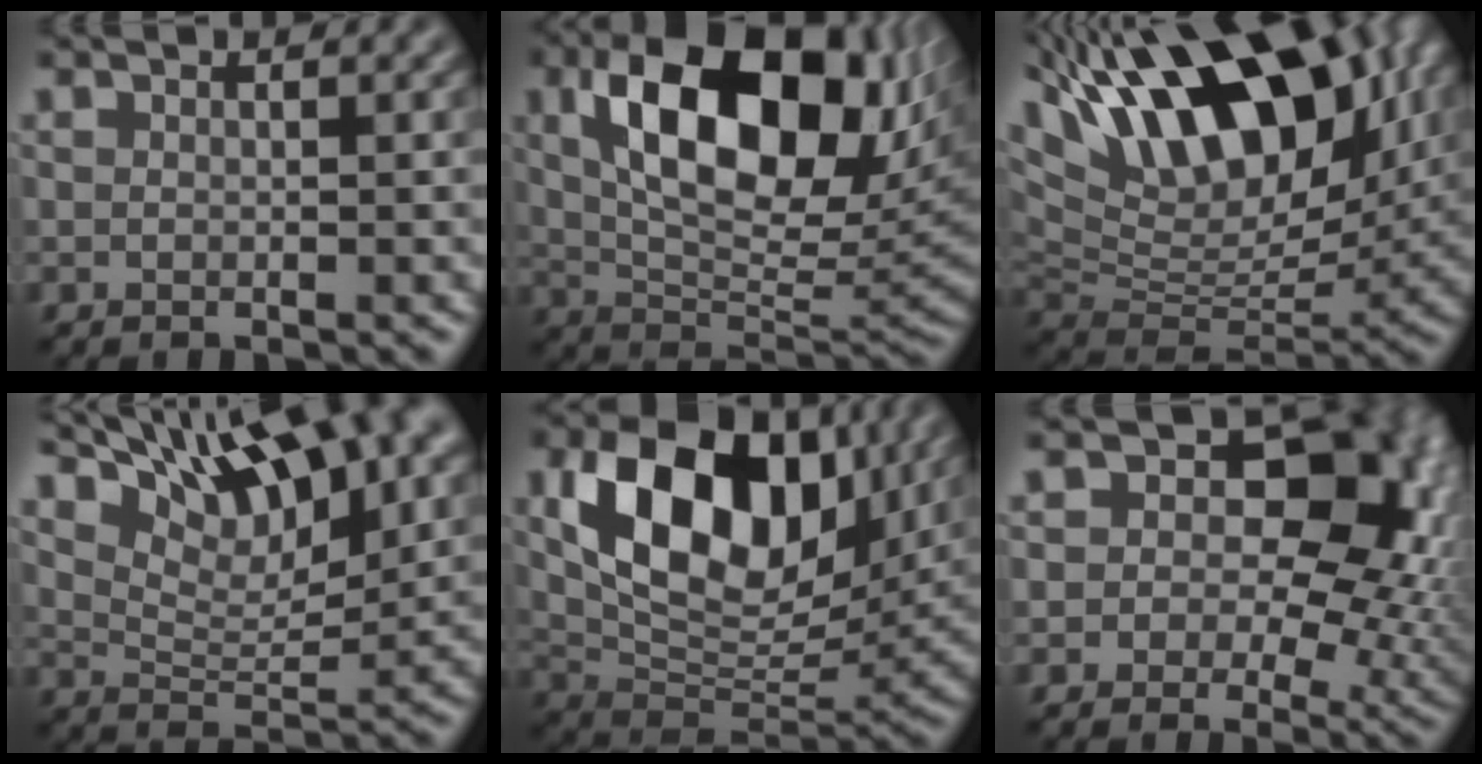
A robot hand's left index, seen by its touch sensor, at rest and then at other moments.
{"total": 13.9, "force": [3.9, 7.3, 11.1], "torque": [-0.173, 0.003, 0.069]}
{"total": 16.7, "force": [8.5, 7.9, 12.0], "torque": [-0.216, 0.040, 0.146]}
{"total": 12.7, "force": [8.8, 4.1, 8.2], "torque": [-0.130, 0.023, 0.117]}
{"total": 12.4, "force": [4.2, 7.6, 8.9], "torque": [-0.154, -0.009, 0.079]}
{"total": 11.9, "force": [2.4, 8.1, 8.4], "torque": [-0.072, 0.005, 0.024]}